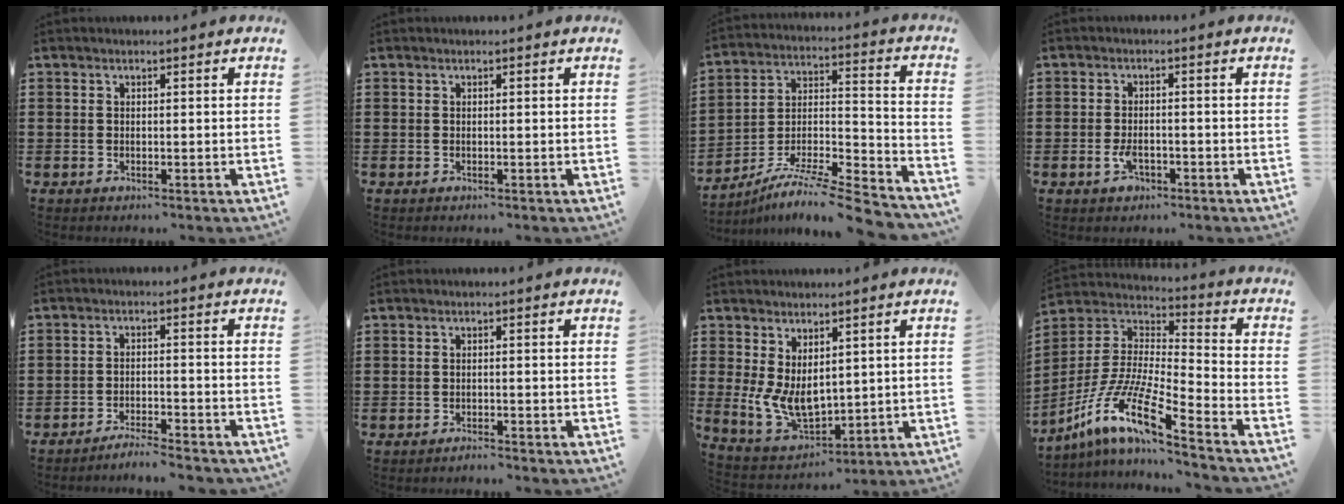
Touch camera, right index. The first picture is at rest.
{"total": 0.0}
{"total": 9.2, "force": [-8.1, 0.6, 4.2], "torque": [-0.059, 0.010, -0.160]}
{"total": 2.7, "force": [-1.2, 1.4, 2.1], "torque": [-0.047, -0.005, -0.023]}
{"total": 3.2, "force": [-3.1, -0.2, 0.6], "torque": [-0.013, 0.001, -0.064]}
{"total": 0.9, "force": [-0.9, 0.0, 0.1], "torque": [-0.006, 0.001, -0.019]}
{"total": 6.5, "force": [1.4, 4.1, 4.8], "torque": [-0.113, -0.002, 0.030]}
{"total": 12.3, "force": [-8.6, 1.4, 8.6], "torque": [-0.199, -0.016, -0.179]}